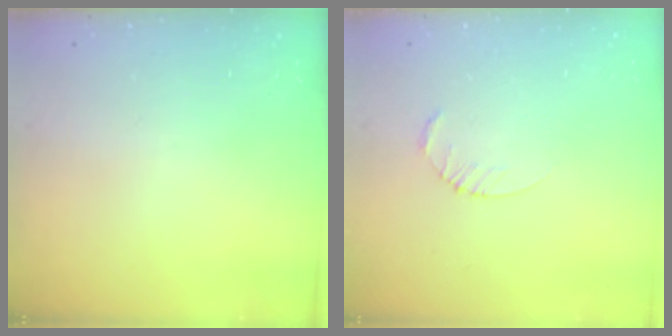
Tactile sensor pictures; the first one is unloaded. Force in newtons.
{"total": 2.5, "press": 2.5, "slide": 0.3}